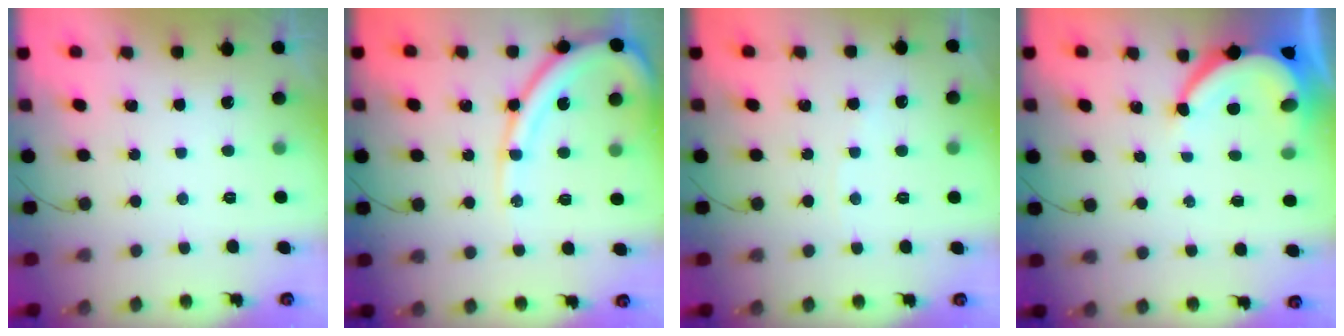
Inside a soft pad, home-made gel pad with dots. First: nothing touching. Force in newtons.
{"total": 13.3, "press": 13.2, "slide": 1.4}
{"total": 2.7, "press": 2.7, "slide": 0.5}
{"total": 8.6, "press": 8.6, "slide": 1.2}